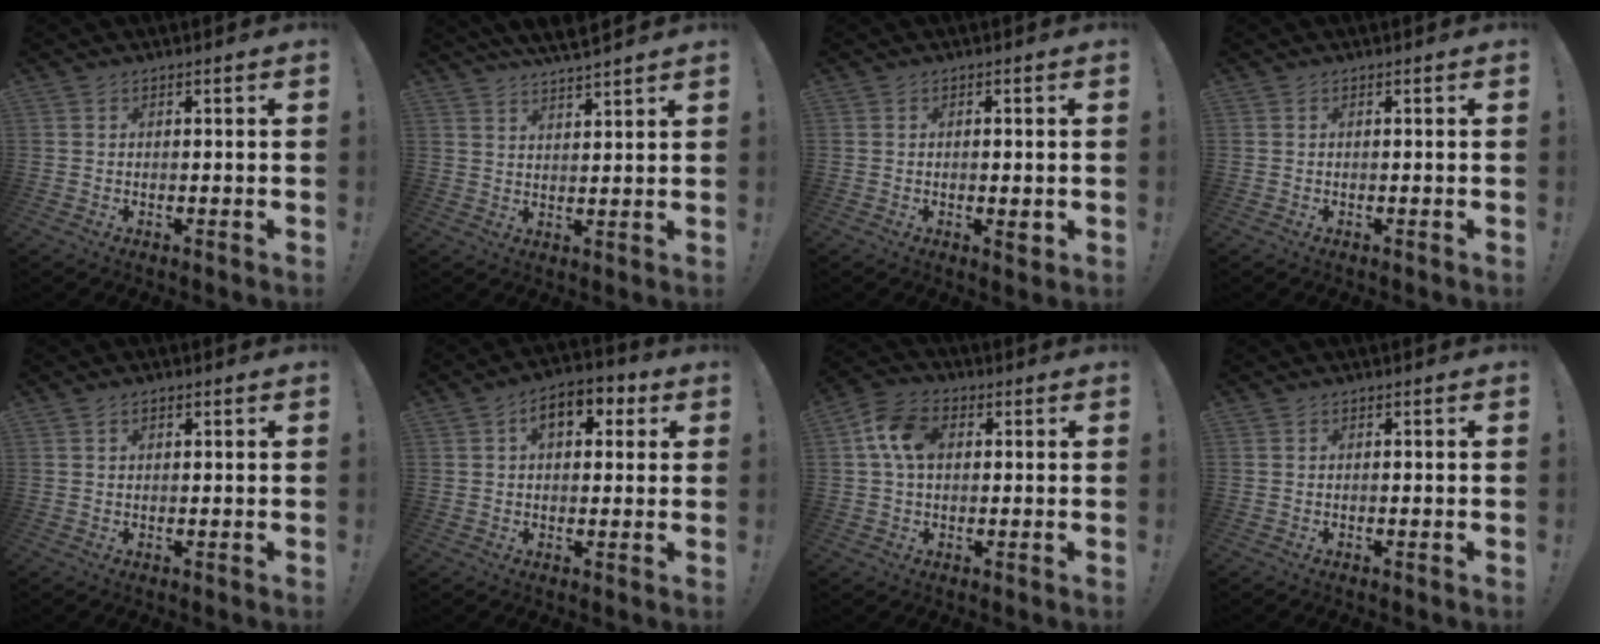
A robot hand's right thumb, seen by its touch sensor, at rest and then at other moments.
{"total": 5.7, "force": [5.2, 0.6, 2.3], "torque": [-0.039, -0.033, 0.094]}
{"total": 2.3, "force": [-0.6, 0.9, 2.0], "torque": [-0.019, -0.002, -0.011]}
{"total": 0.0}
{"total": 1.2, "force": [0.7, 0.7, 0.7], "torque": [-0.005, 0.000, 0.012]}
{"total": 8.9, "force": [3.6, 5.2, 6.4], "torque": [-0.080, -0.005, 0.058]}
{"total": 9.7, "force": [1.9, 6.7, 6.8], "torque": [-0.127, 0.010, 0.038]}
{"total": 0.0}